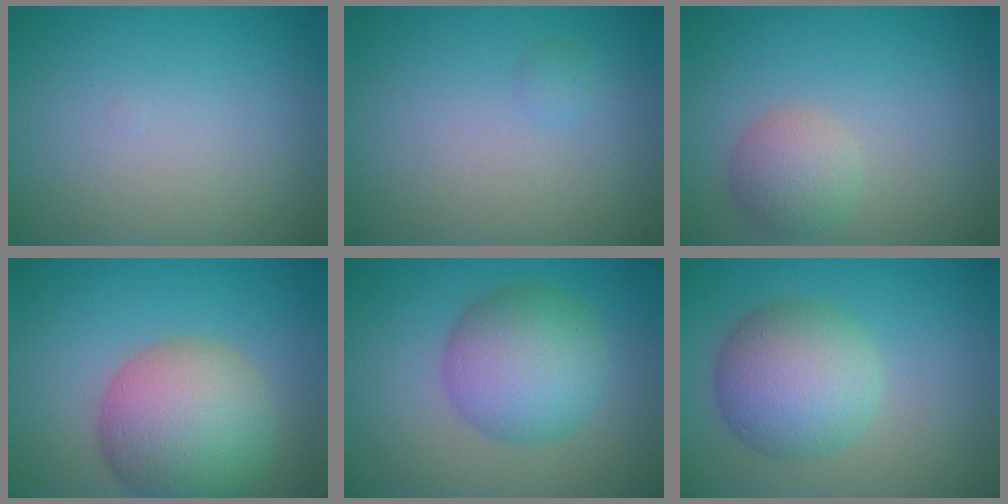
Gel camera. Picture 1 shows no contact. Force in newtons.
{"total": 0.6, "press": 0.6, "slide": 0.1}
{"total": 3.0, "press": 3.0, "slide": 0.1}
{"total": 9.4, "press": 9.4, "slide": 0.7}
{"total": 6.9, "press": 6.9, "slide": 0.1}
{"total": 6.9, "press": 6.9, "slide": 0.3}